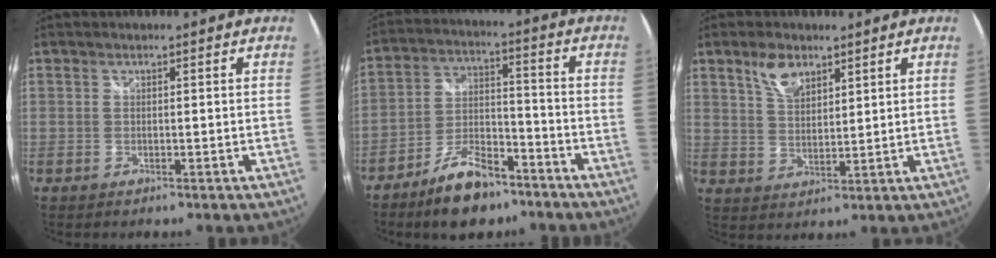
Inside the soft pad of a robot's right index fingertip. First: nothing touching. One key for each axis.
{"total": 11.4, "fx": -8.2, "fy": 4.7, "fz": 6.2, "tx": -0.126, "ty": 0.013, "tz": -0.140}
{"total": 6.1, "fx": 3.9, "fy": 3.1, "fz": 3.6, "tx": -0.063, "ty": 0.007, "tz": 0.074}